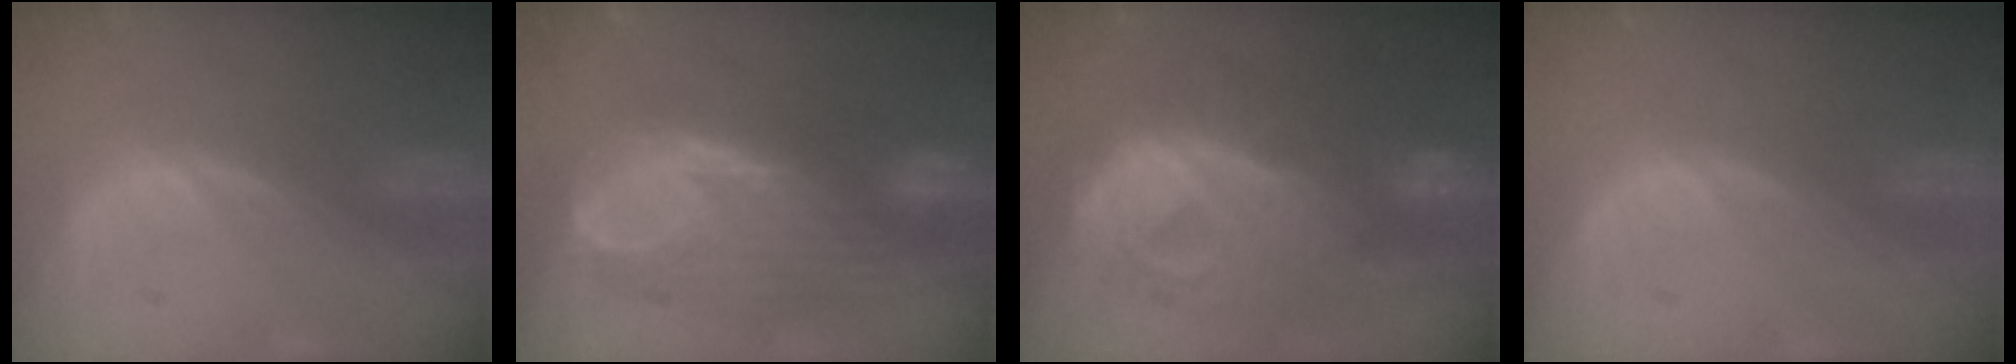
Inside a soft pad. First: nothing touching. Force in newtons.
{"total": 9.6, "press": 9.4, "slide": 2.1}
{"total": 12.7, "press": 12.7, "slide": 1.2}
{"total": 0.0}